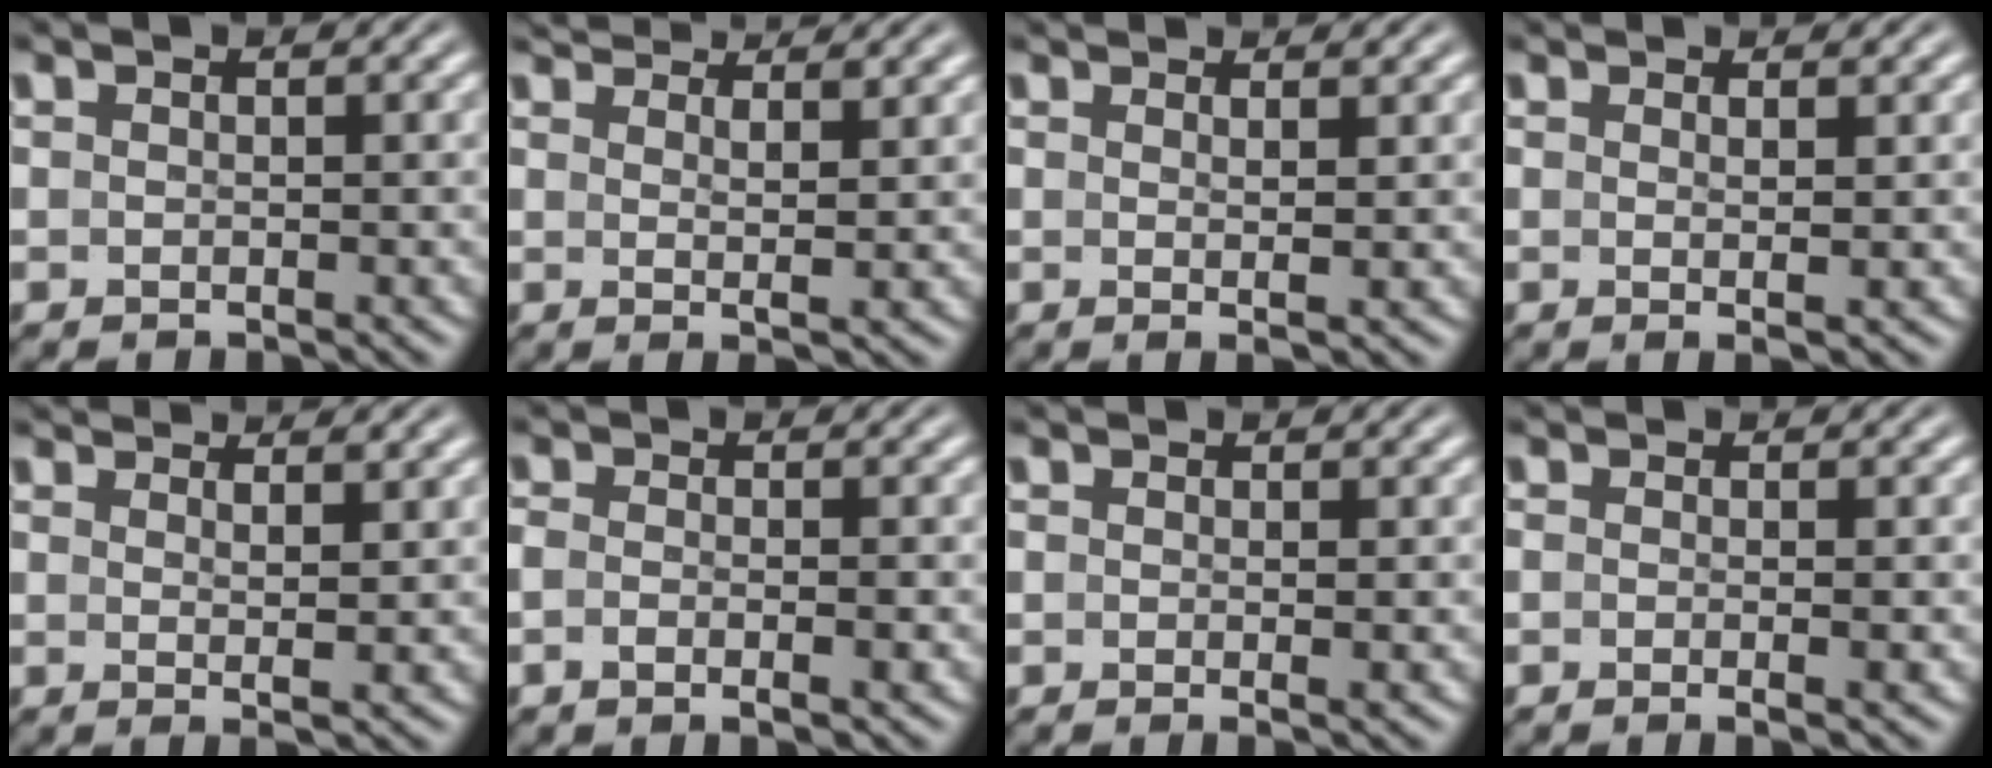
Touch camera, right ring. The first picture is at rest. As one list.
[{"total": 3.9, "force": [3.3, -0.5, 1.9], "torque": [-0.023, -0.003, 0.057]}, {"total": 1.9, "force": [0.9, -0.9, 1.4], "torque": [-0.022, -0.011, 0.021]}, {"total": 1.6, "force": [0.5, -0.9, 1.3], "torque": [-0.023, -0.011, 0.014]}, {"total": 2.7, "force": [2.0, -0.7, 1.7], "torque": [-0.024, -0.010, 0.037]}, {"total": 2.3, "force": [-0.7, 0.9, 2.0], "torque": [-0.046, -0.001, -0.014]}, {"total": 0.8, "force": [0.0, -0.2, 0.8], "torque": [-0.012, -0.002, 0.001]}, {"total": 1.3, "force": [-0.4, -0.1, 1.2], "torque": [-0.023, -0.002, -0.007]}]